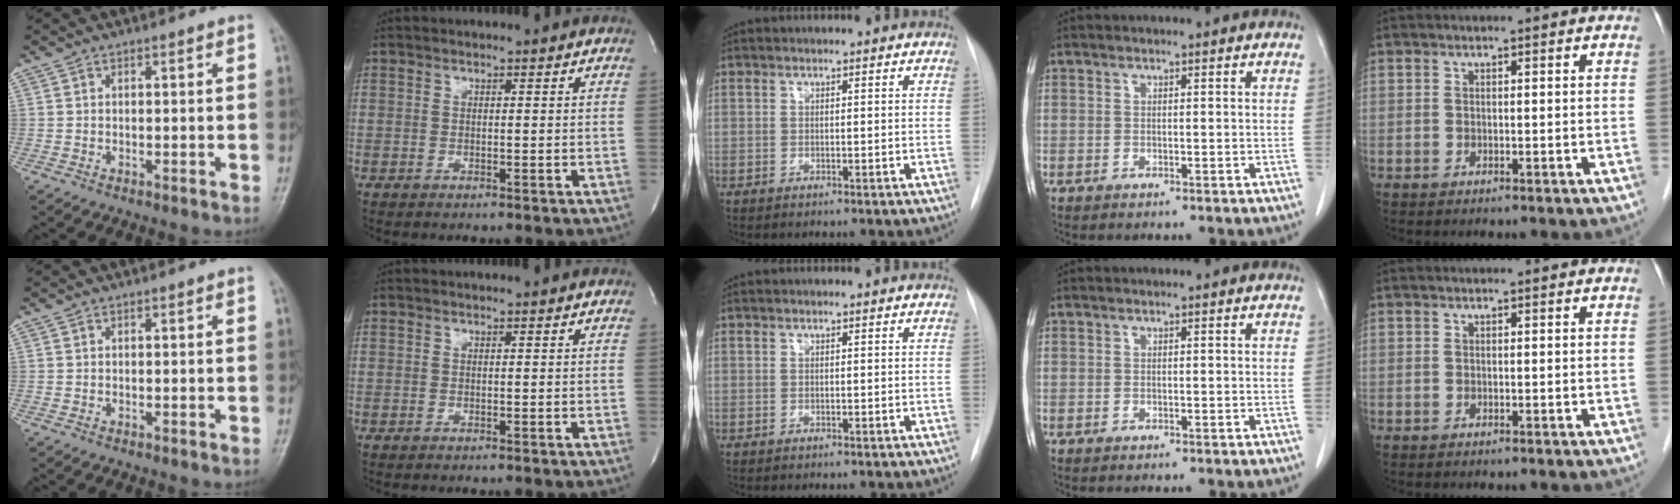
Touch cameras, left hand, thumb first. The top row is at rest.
{}